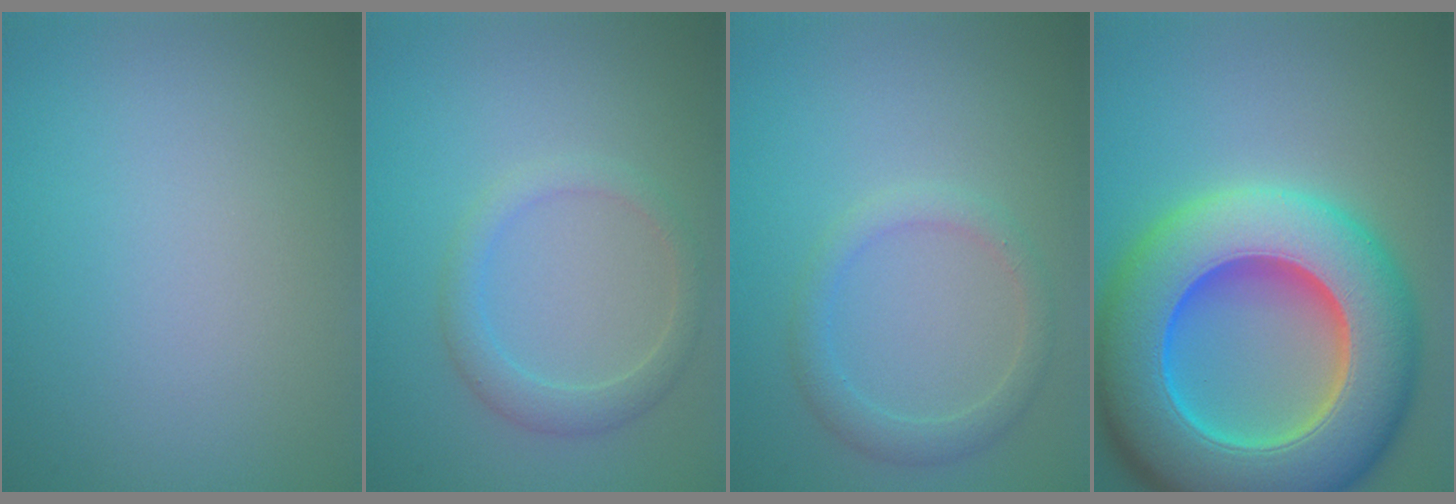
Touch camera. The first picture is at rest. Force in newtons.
{"total": 2.3, "press": 2.3, "slide": 0.1}
{"total": 2.2, "press": 2.2, "slide": 0.1}
{"total": 16.4, "press": 16.4, "slide": 0.6}